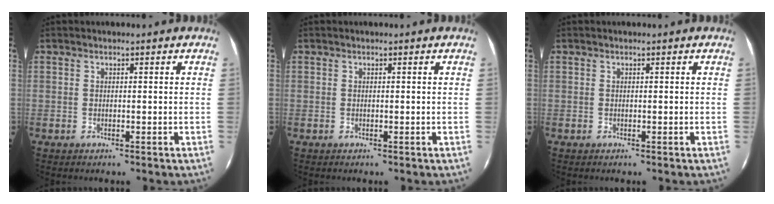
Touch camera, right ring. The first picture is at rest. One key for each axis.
{"total": 0.0}
{"total": 0.0}